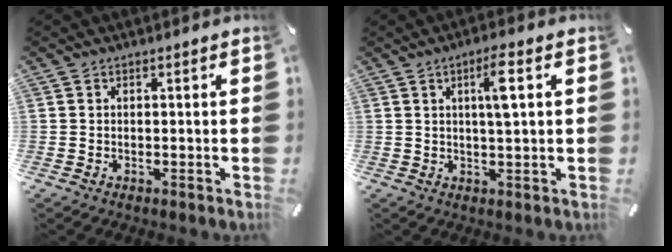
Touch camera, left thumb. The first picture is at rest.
{"total": 6.2, "force": [1.7, 0.7, 5.9], "torque": [-0.108, -0.003, 0.022]}